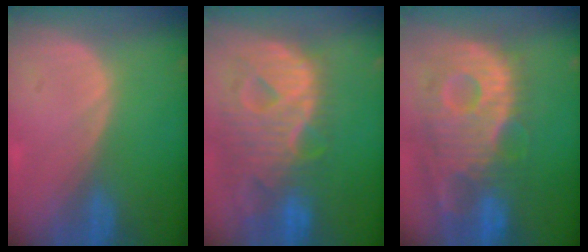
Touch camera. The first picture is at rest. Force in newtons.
{"total": 12.9, "press": 10.9, "slide": 6.9}
{"total": 13.0, "press": 11.3, "slide": 6.3}